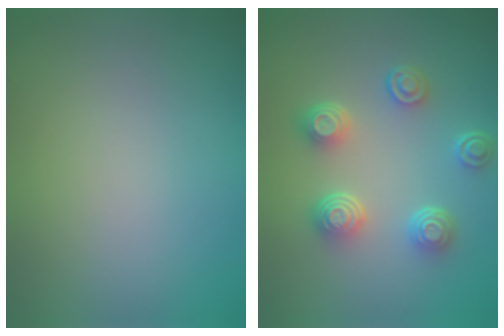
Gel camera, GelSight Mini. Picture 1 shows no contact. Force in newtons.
{"total": 4.6, "press": 3.5, "slide": 3.0}